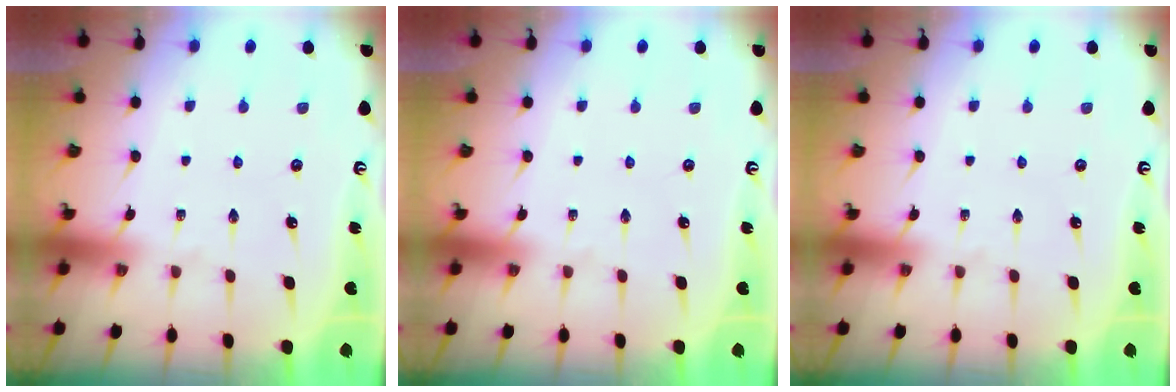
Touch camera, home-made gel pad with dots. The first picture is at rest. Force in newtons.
{"total": 0.0}
{"total": 0.0}